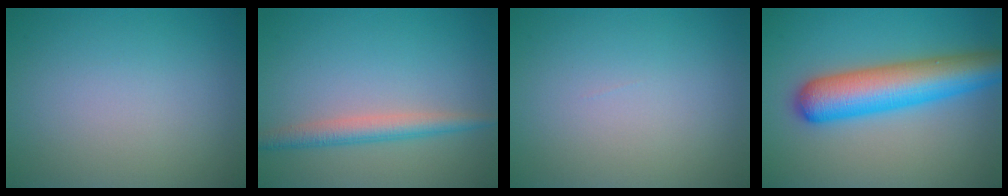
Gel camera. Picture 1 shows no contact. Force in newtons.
{"total": 2.7, "press": 2.7, "slide": 0.1}
{"total": 0.0}
{"total": 8.3, "press": 8.3, "slide": 0.3}